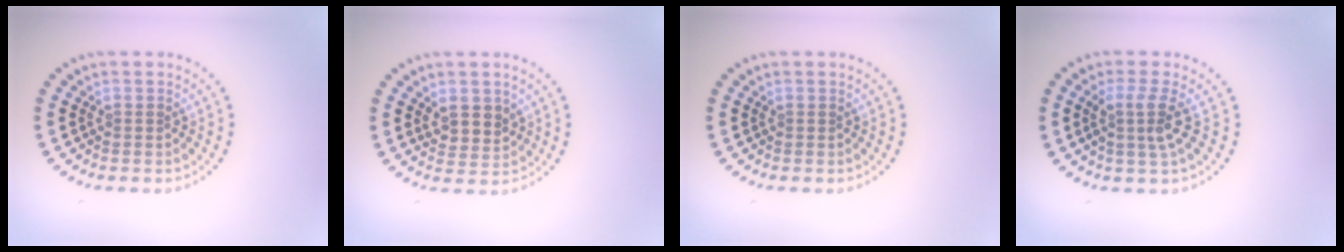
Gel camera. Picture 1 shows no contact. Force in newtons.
{"total": 2.6, "press": 2.4, "slide": 1.0}
{"total": 0.0}
{"total": 2.6, "press": 2.0, "slide": 1.7}